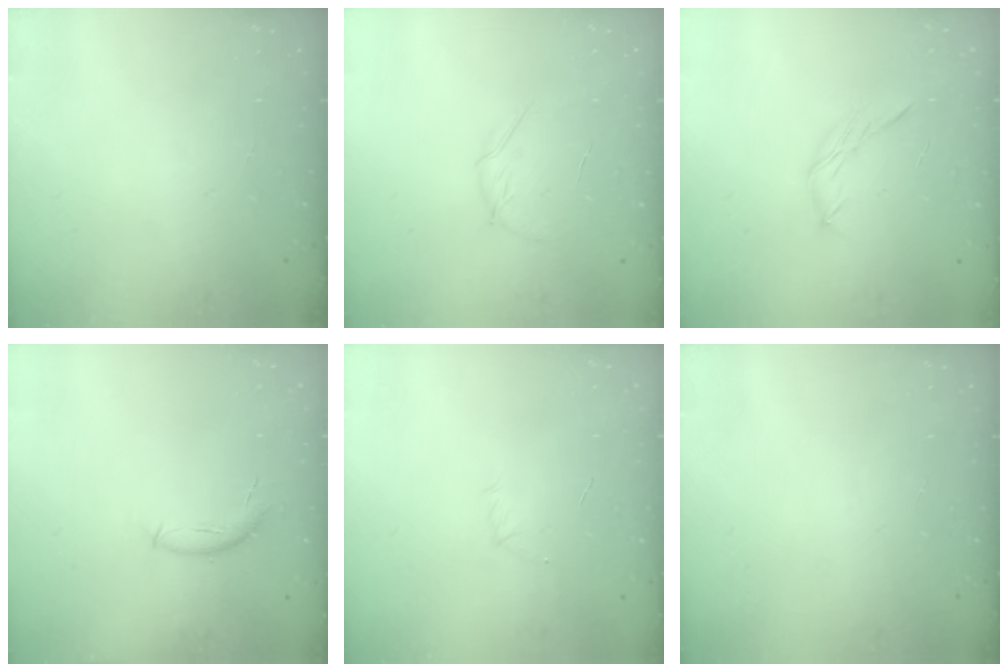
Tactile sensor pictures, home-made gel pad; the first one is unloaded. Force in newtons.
{"total": 4.7, "press": 4.6, "slide": 1.2}
{"total": 5.4, "press": 5.4, "slide": 0.8}
{"total": 6.6, "press": 6.6, "slide": 1.0}
{"total": 3.2, "press": 3.1, "slide": 0.7}
{"total": 0.0}